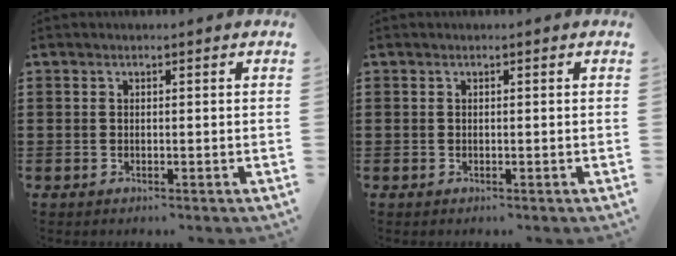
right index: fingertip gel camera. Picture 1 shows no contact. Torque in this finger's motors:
{"motor_torque": [0.00, 0.00, 0.00, -0.01]}